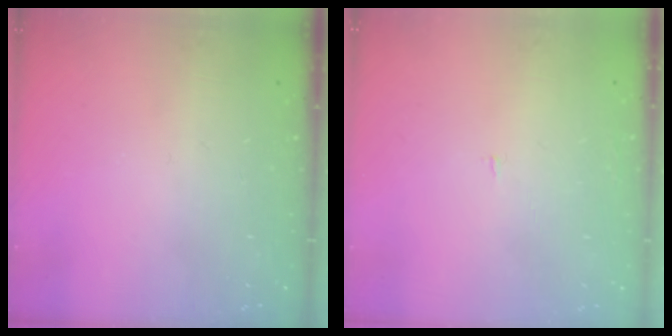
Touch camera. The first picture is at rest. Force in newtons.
{"total": 1.2, "press": 1.2, "slide": 0.1}